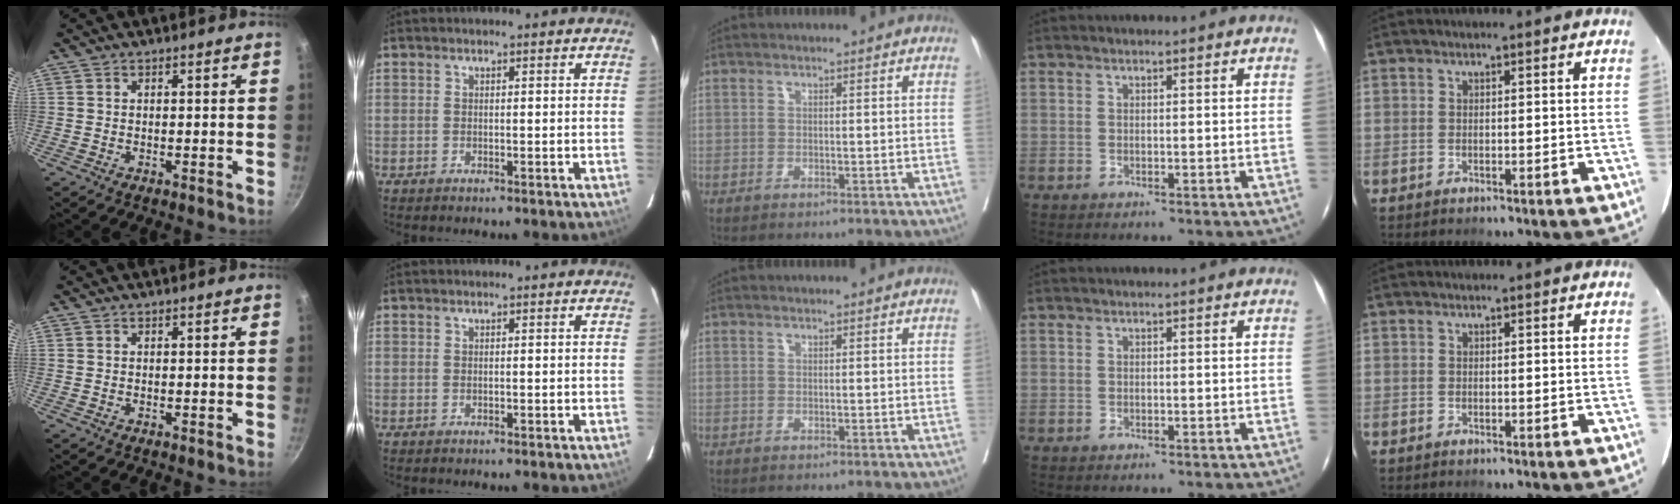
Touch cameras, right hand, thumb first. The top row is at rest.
{}